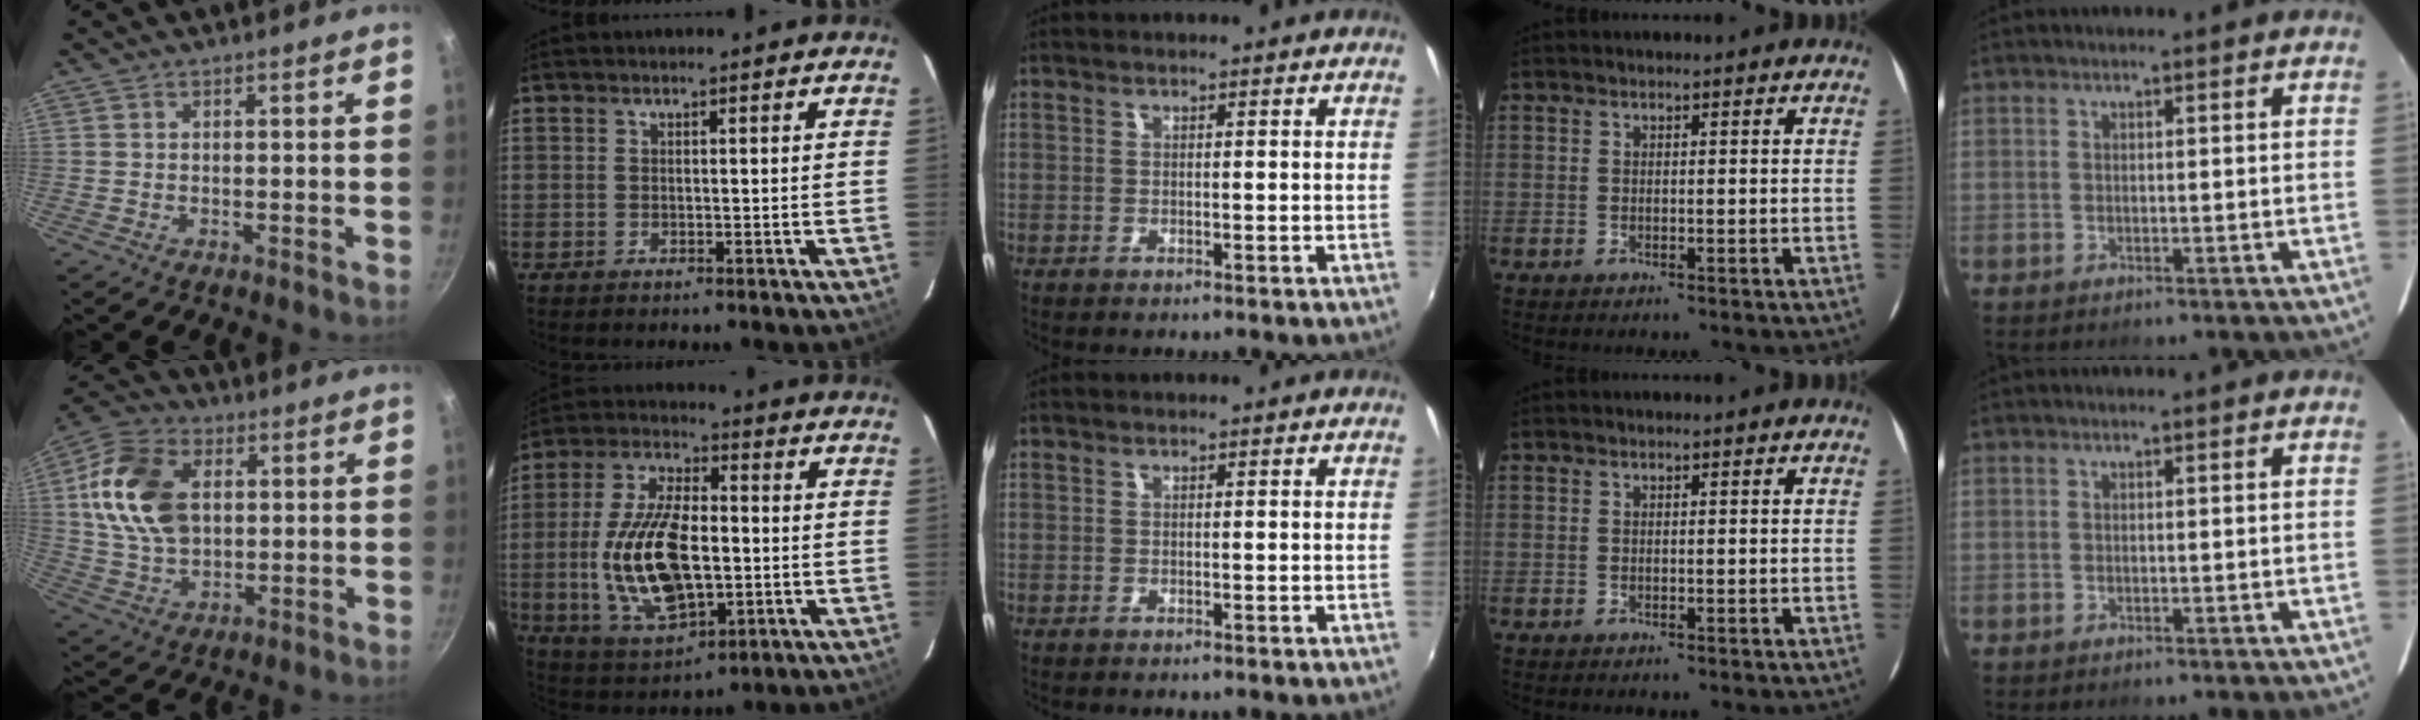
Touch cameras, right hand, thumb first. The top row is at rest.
{"thumb": {"total": 18.1, "force": [3.3, 12.3, 12.9], "torque": [-0.224, 0.001, 0.056]}, "index": {"total": 19.1, "force": [-1.8, 8.8, 16.8], "torque": [-0.349, -0.006, -0.019]}}